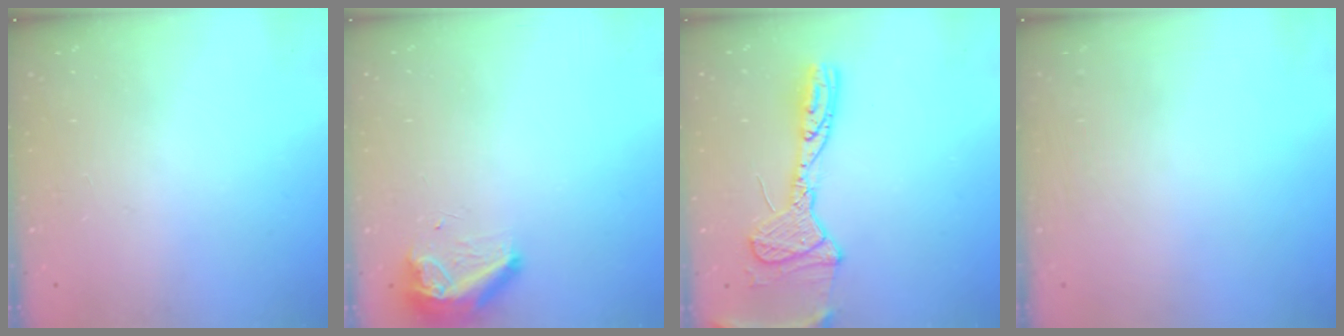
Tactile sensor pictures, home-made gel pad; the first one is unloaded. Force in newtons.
{"total": 8.4, "press": 8.4, "slide": 0.9}
{"total": 17.6, "press": 17.5, "slide": 1.7}
{"total": 0.0}